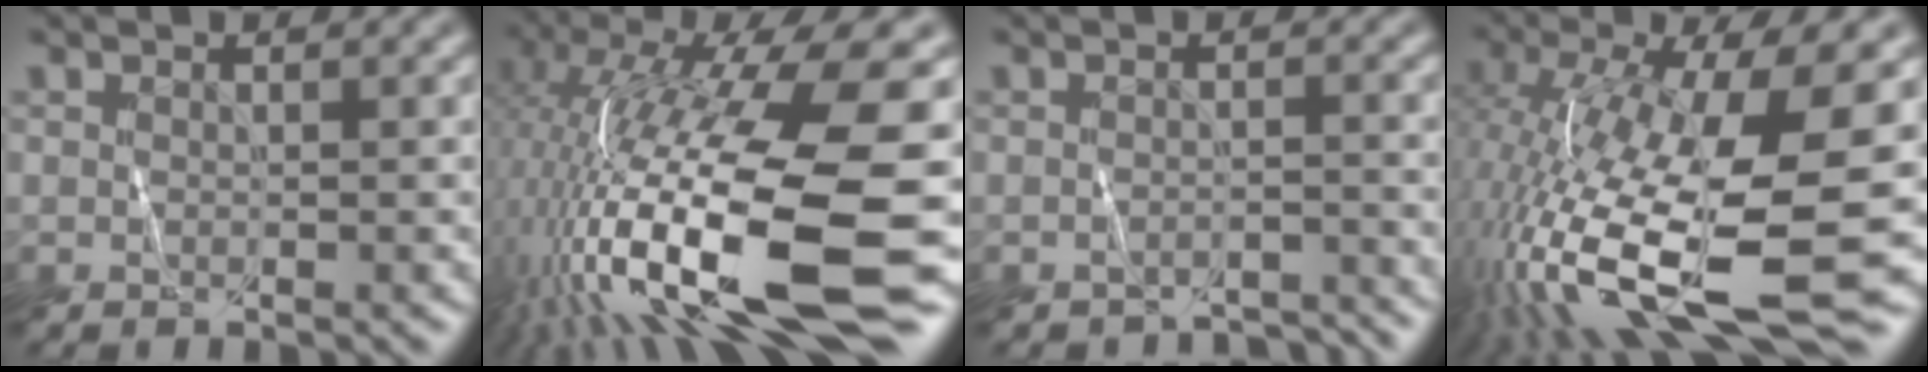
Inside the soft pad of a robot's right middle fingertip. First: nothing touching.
{"total": 17.2, "force": [-4.3, 4.4, 16.1], "torque": [-0.305, 0.006, -0.074]}
{"total": 2.9, "force": [-2.8, 0.5, 0.2], "torque": [0.002, -0.001, -0.037]}
{"total": 16.9, "force": [-4.6, 4.9, 15.5], "torque": [-0.309, -0.005, -0.076]}